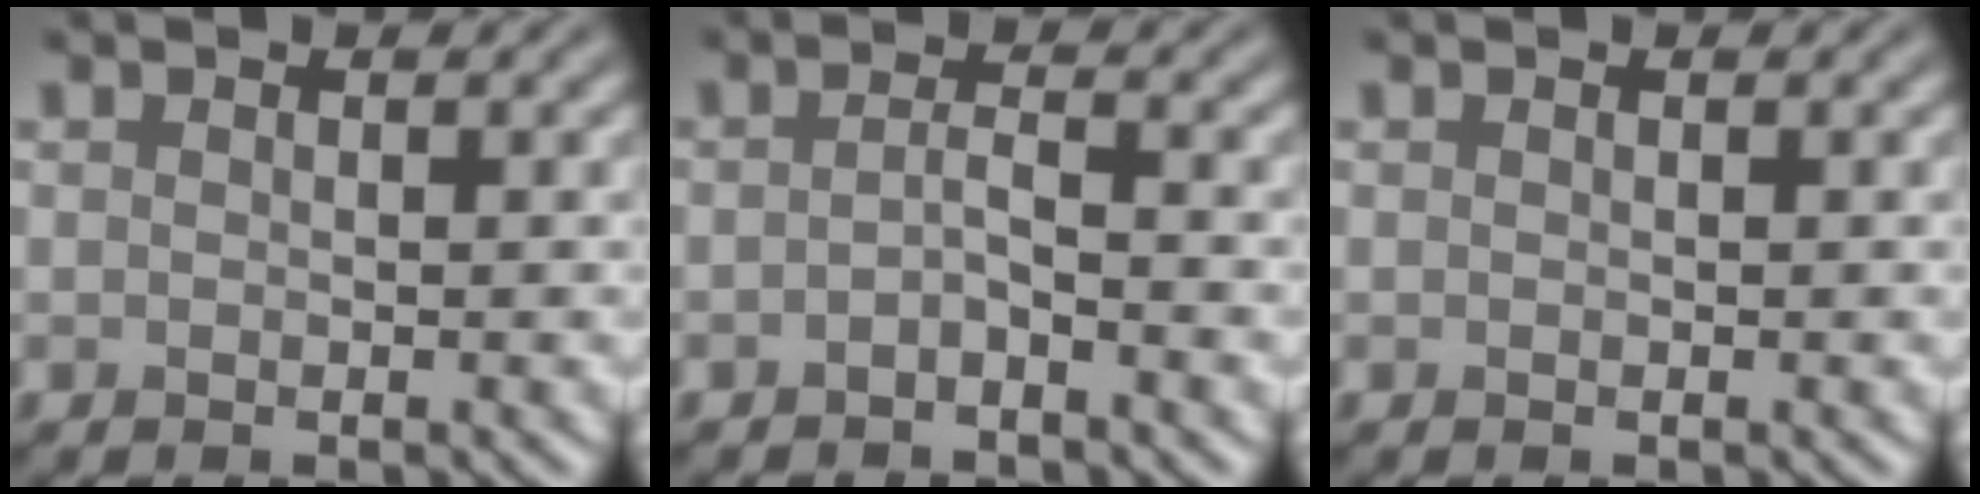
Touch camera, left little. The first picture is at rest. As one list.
[{"total": 1.2, "force": [-1.0, 0.1, 0.7], "torque": [-0.016, 0.003, -0.021]}, {"total": 0.0}]